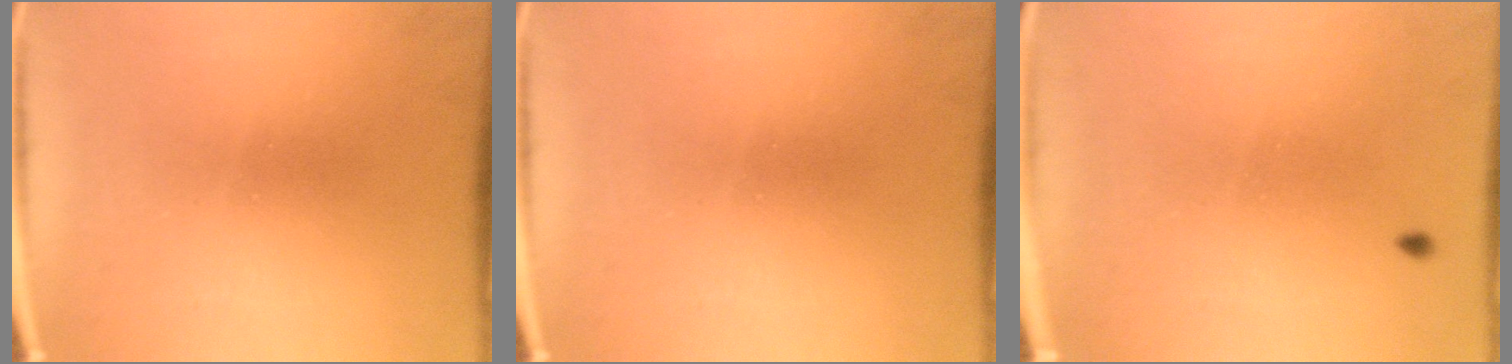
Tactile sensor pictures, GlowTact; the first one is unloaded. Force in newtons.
{"total": 0.0}
{"total": 0.9}